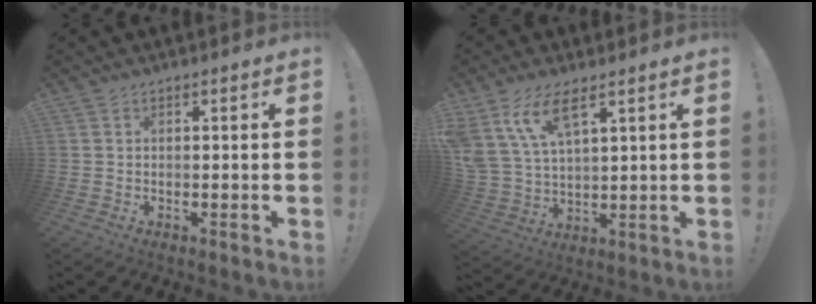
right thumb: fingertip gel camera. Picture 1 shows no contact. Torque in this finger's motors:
{"motor_torque": [-0.01, 1.82, 0.21, 0.34, 0.14]}